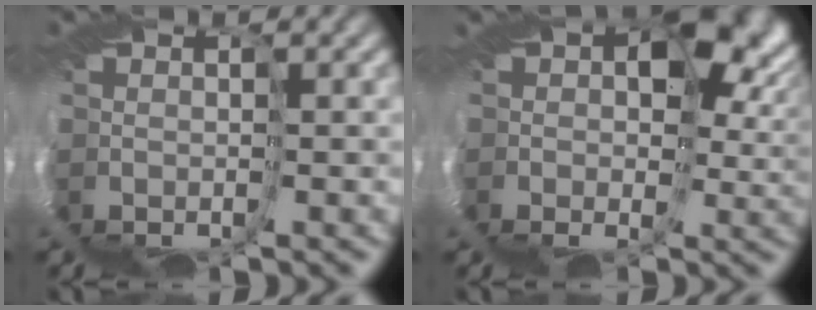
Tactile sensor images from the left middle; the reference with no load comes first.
{"total": 8.1, "force": [3.2, 3.7, 6.4], "torque": [-0.100, -0.002, 0.070]}